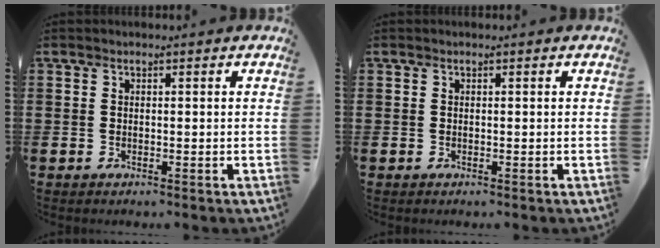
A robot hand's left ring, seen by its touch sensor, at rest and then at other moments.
{"total": 0.0}